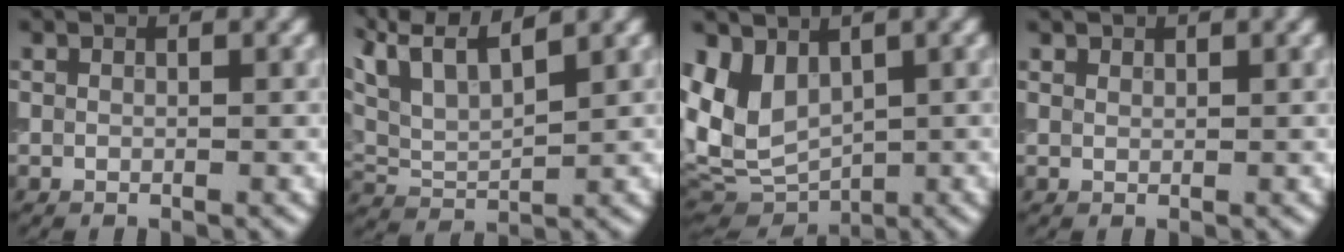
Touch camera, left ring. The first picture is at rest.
{"total": 7.9, "force": [5.3, 2.9, 5.2], "torque": [-0.119, 0.031, 0.083]}
{"total": 5.7, "force": [0.9, 3.9, 4.1], "torque": [-0.097, -0.009, 0.017]}
{"total": 1.1, "force": [0.9, 0.5, 0.3], "torque": [-0.012, 0.001, 0.021]}